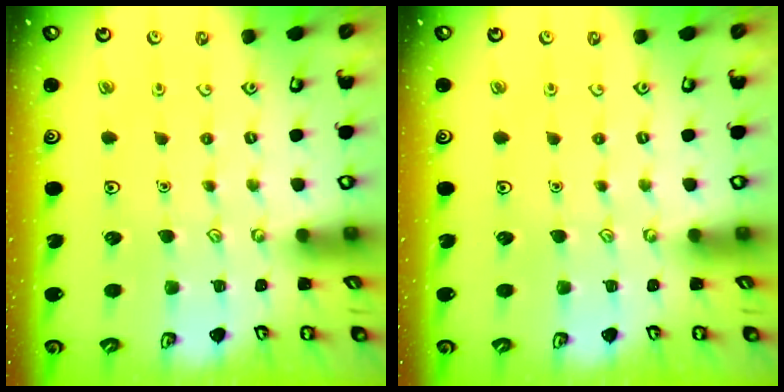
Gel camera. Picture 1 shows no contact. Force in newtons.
{"total": 0.0}